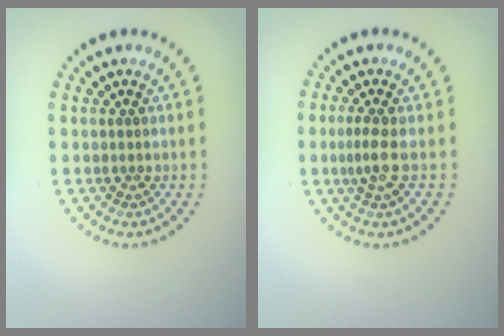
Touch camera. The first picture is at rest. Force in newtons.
{"total": 1.8, "press": 1.3, "slide": 1.1}